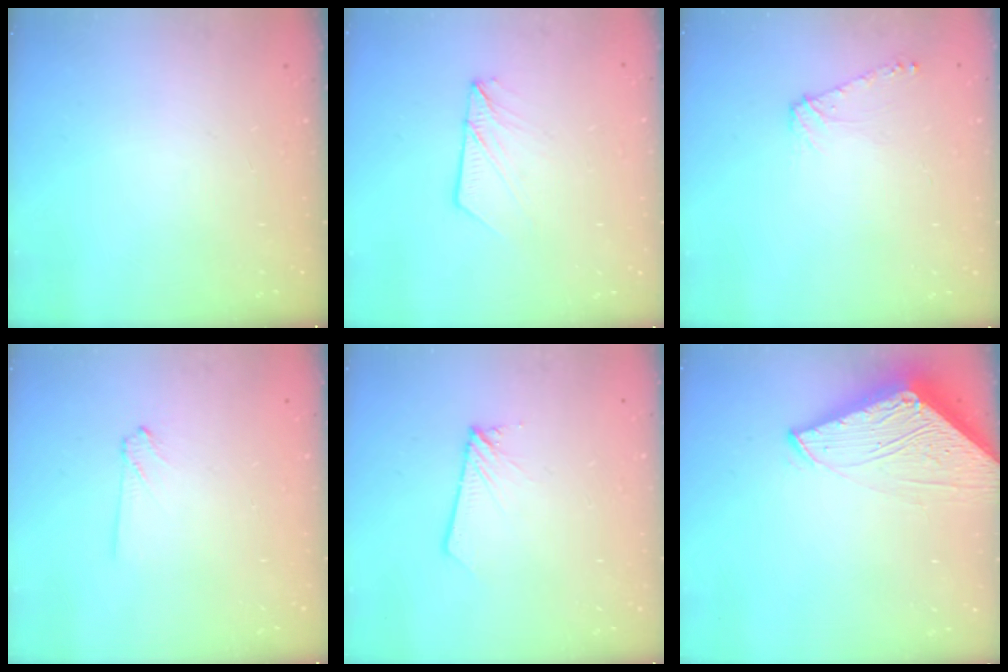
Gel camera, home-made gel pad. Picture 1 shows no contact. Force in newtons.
{"total": 7.3, "press": 7.2, "slide": 0.9}
{"total": 7.9, "press": 7.9, "slide": 0.9}
{"total": 0.8, "press": 0.8, "slide": 0.0}
{"total": 2.0, "press": 2.0, "slide": 0.2}
{"total": 5.9, "press": 5.9, "slide": 0.7}